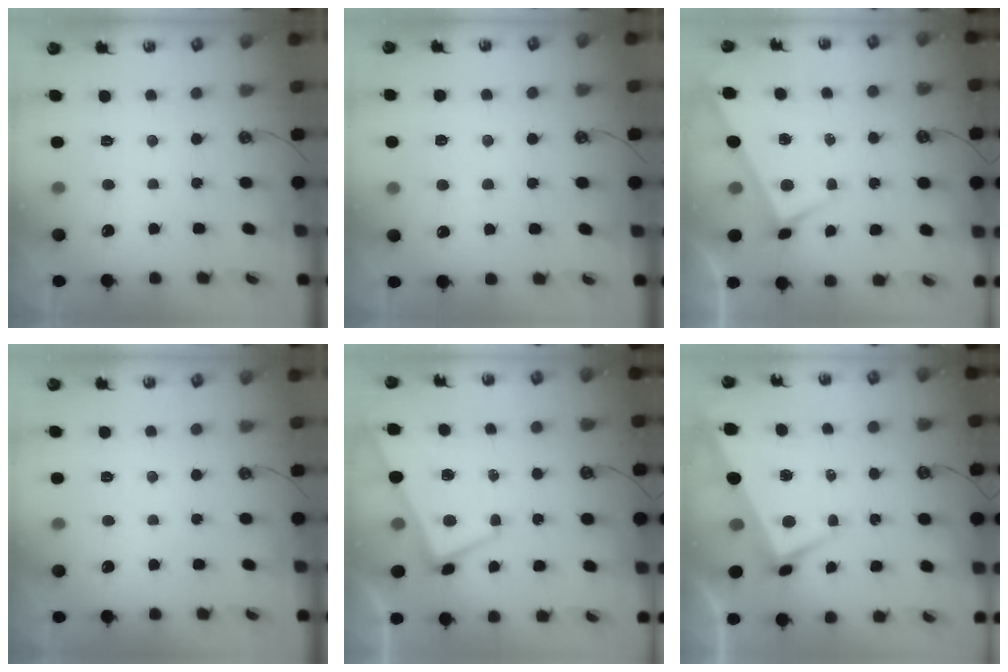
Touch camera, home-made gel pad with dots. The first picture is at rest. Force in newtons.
{"total": 4.5, "press": 4.5, "slide": 0.7}
{"total": 2.1, "press": 2.1, "slide": 0.6}
{"total": 0.0}
{"total": 1.2, "press": 0.9, "slide": 0.7}
{"total": 1.7, "press": 1.4, "slide": 1.0}